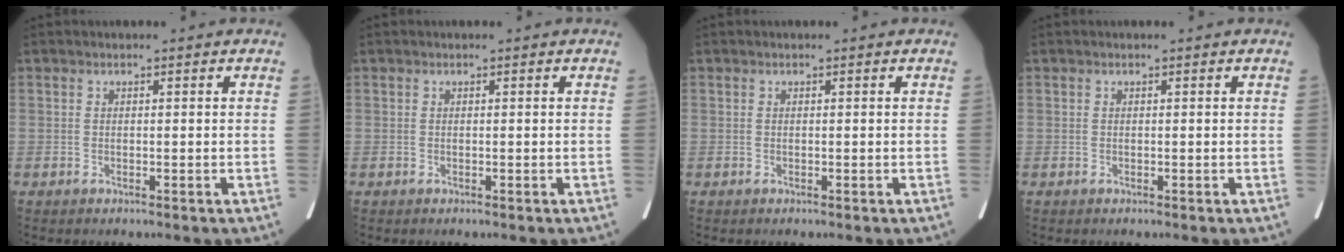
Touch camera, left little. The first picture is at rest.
{"total": 0.0}
{"total": 0.0}
{"total": 0.0}